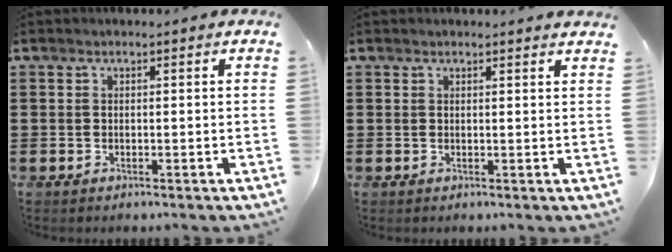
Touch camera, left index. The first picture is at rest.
{"total": 0.9, "force": [0.9, 0.0, 0.3], "torque": [-0.008, -0.001, 0.017]}